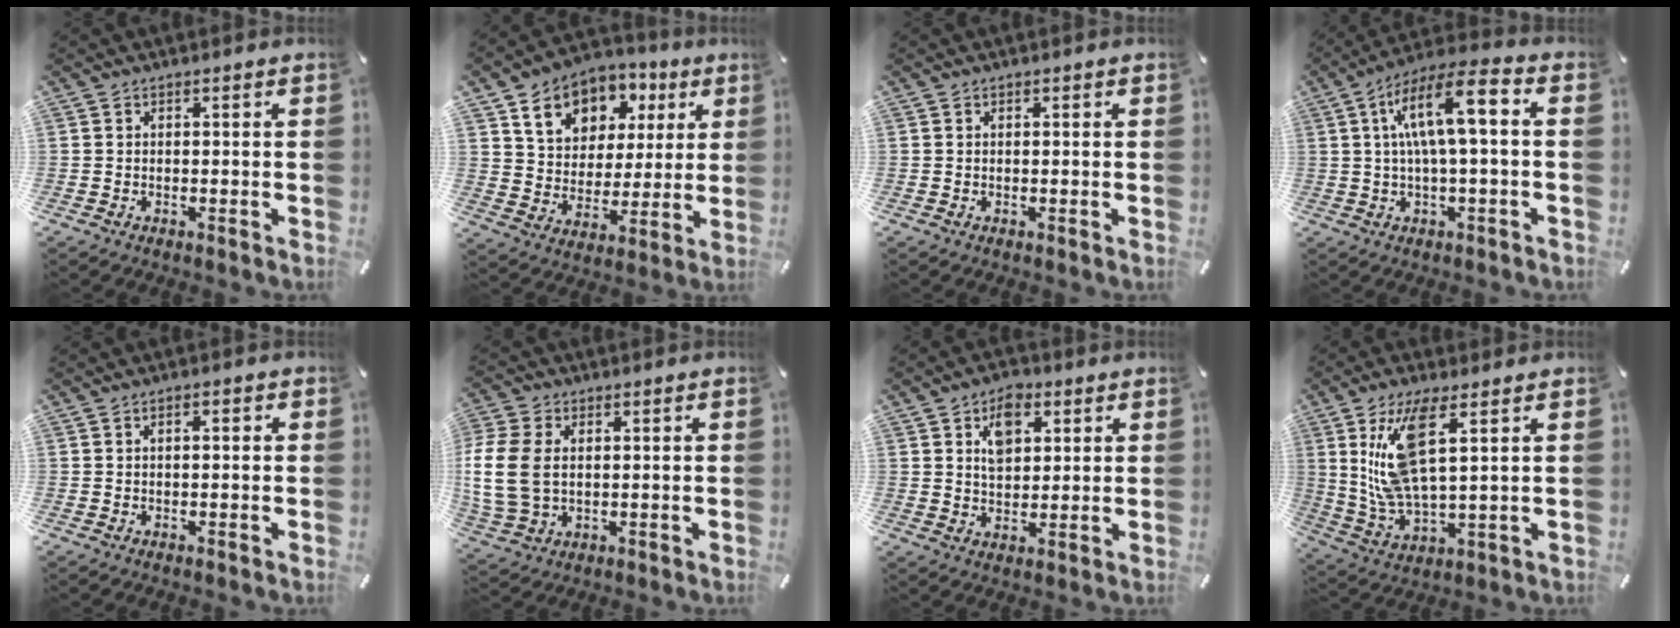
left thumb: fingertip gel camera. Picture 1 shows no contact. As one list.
[{"total": 12.3, "force": [5.9, 10.0, 4.1], "torque": [-0.077, -0.026, 0.113]}, {"total": 0.0}, {"total": 12.6, "force": [2.4, 3.8, 11.8], "torque": [-0.207, 0.003, 0.038]}, {"total": 1.5, "force": [0.0, 0.7, 1.3], "torque": [-0.024, 0.005, -0.002]}, {"total": 11.5, "force": [1.0, 8.6, 7.5], "torque": [-0.191, 0.006, 0.020]}, {"total": 7.5, "force": [2.9, 5.3, 4.5], "torque": [-0.061, -0.002, 0.047]}, {"total": 14.8, "force": [5.1, 5.1, 12.9], "torque": [-0.262, -0.006, 0.088]}]